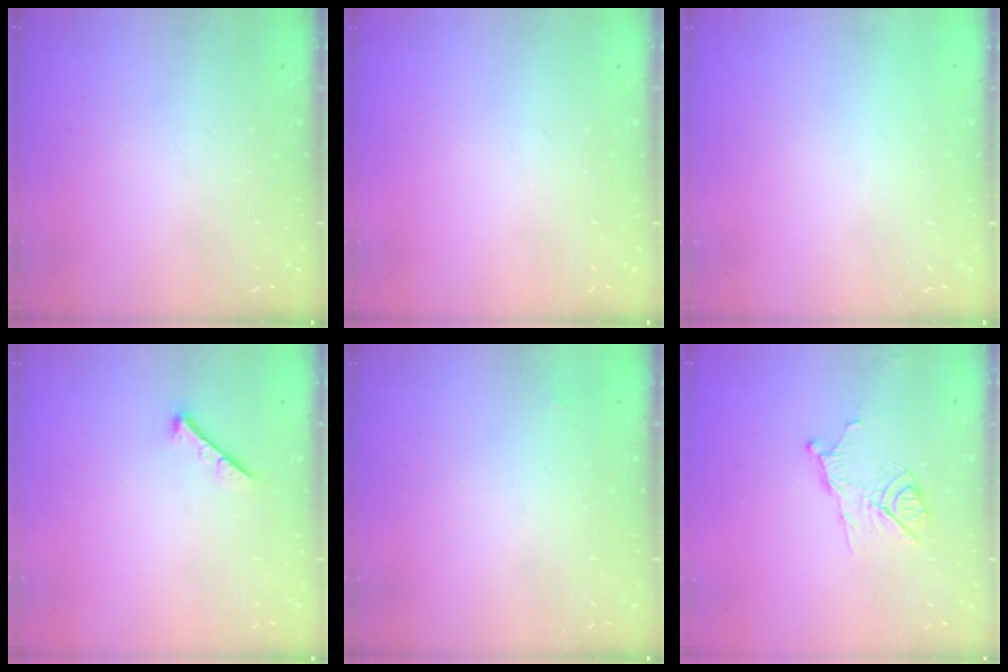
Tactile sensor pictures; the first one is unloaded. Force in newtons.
{"total": 0.0}
{"total": 1.5, "press": 1.5, "slide": 0.1}
{"total": 0.0}
{"total": 4.0, "press": 4.0, "slide": 0.2}
{"total": 10.9, "press": 10.9, "slide": 0.4}